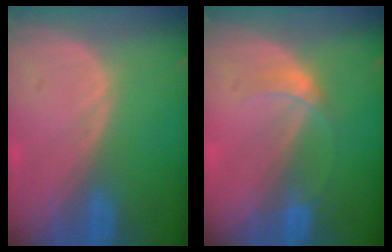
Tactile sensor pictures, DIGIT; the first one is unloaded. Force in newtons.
{"total": 2.5, "press": 2.5, "slide": 0.1}